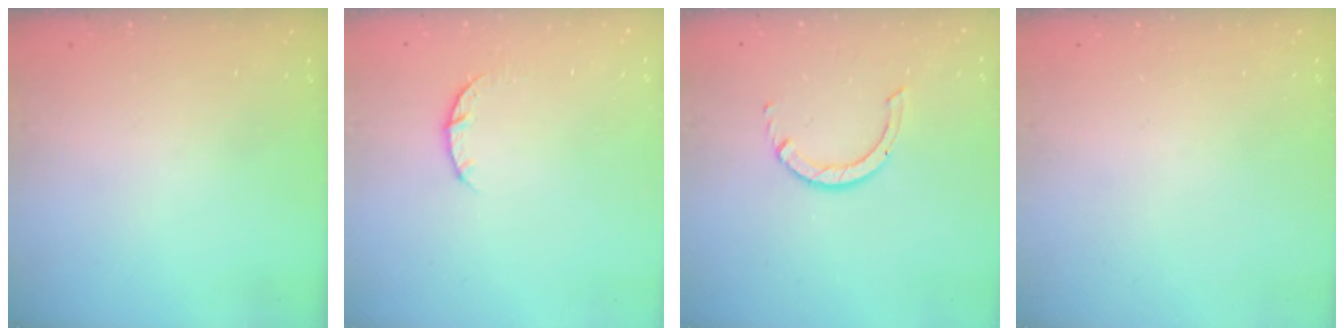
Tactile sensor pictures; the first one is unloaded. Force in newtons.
{"total": 4.3, "press": 4.2, "slide": 0.6}
{"total": 3.5, "press": 3.5, "slide": 0.6}
{"total": 0.0}